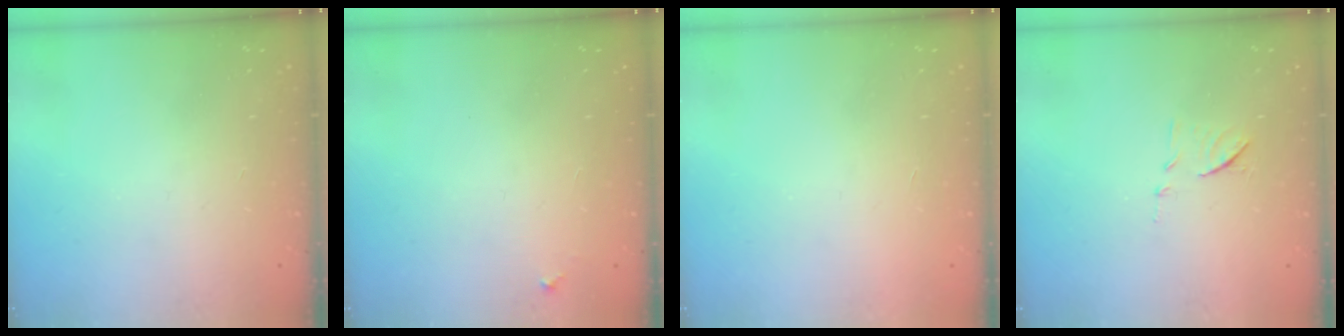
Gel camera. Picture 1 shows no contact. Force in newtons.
{"total": 3.3, "press": 3.2, "slide": 0.3}
{"total": 1.5, "press": 1.5, "slide": 0.1}
{"total": 8.1, "press": 8.0, "slide": 0.7}